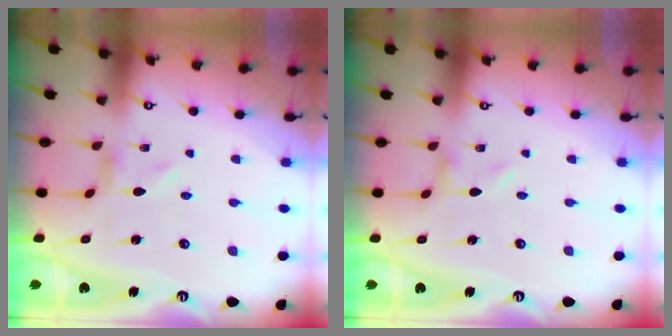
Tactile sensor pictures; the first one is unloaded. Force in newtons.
{"total": 0.0}